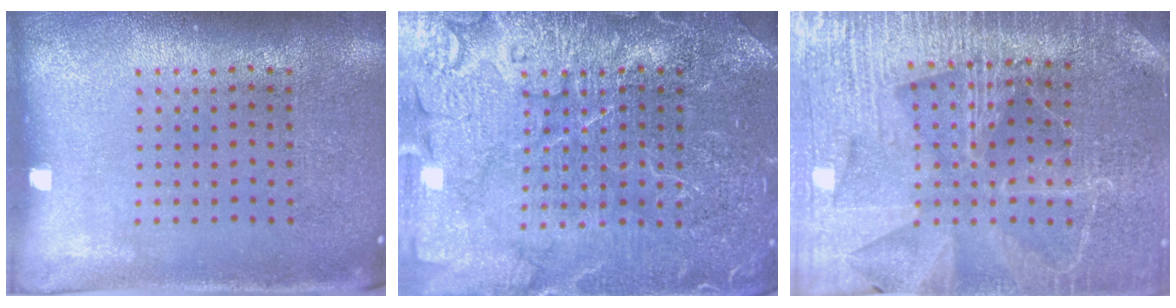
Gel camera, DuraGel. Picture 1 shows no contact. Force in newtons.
{"total": 4.9, "press": 4.9, "slide": 0.7}
{"total": 4.1, "press": 3.9, "slide": 1.4}